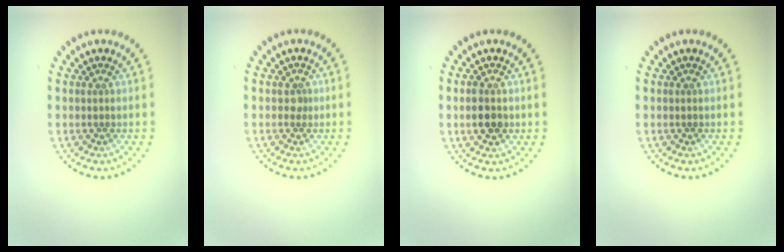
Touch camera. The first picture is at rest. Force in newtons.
{"total": 0.8, "press": 0.5, "slide": 0.5}
{"total": 2.2, "press": 2.2, "slide": 0.2}
{"total": 0.0}